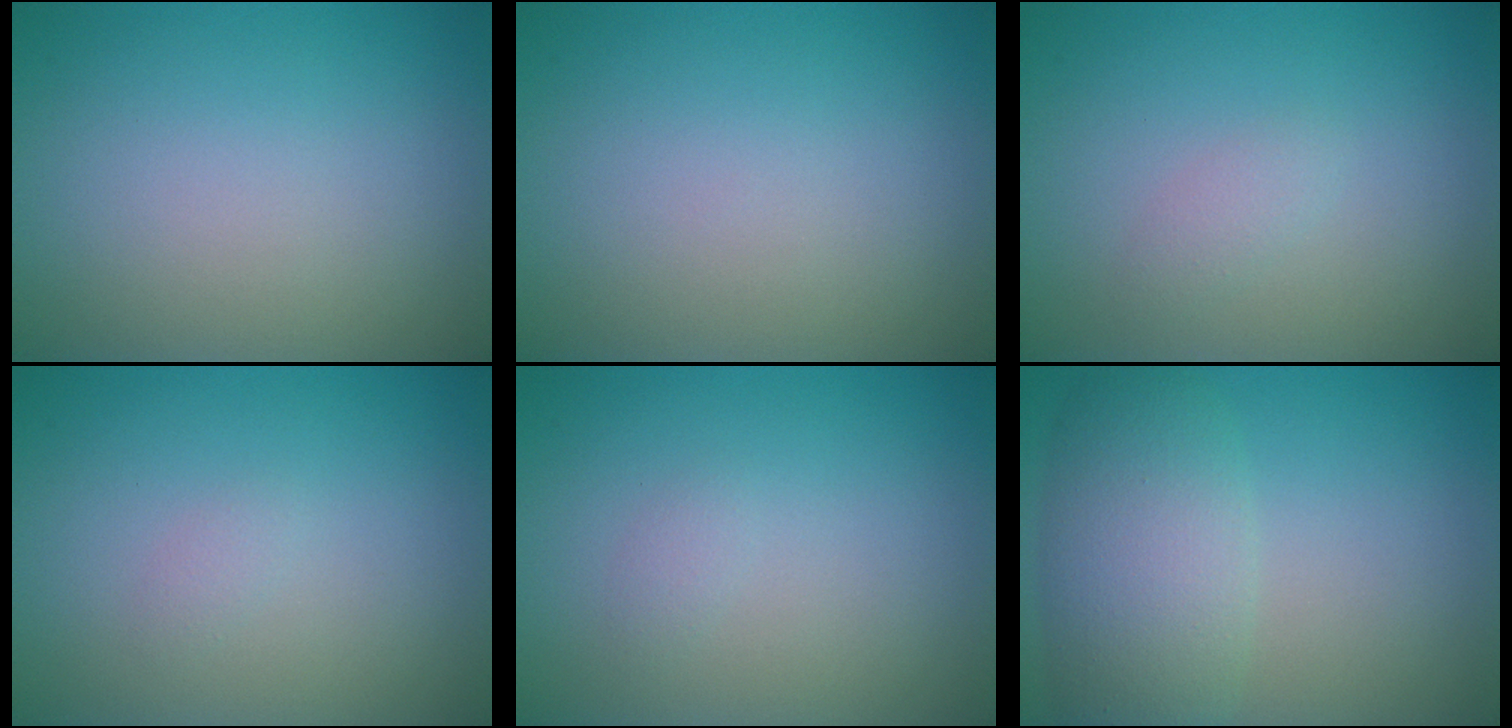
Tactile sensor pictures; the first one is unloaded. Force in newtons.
{"total": 0.0}
{"total": 1.0, "press": 1.0, "slide": 0.1}
{"total": 0.5, "press": 0.5, "slide": 0.0}
{"total": 0.6, "press": 0.6, "slide": 0.1}
{"total": 5.6, "press": 5.6, "slide": 0.4}